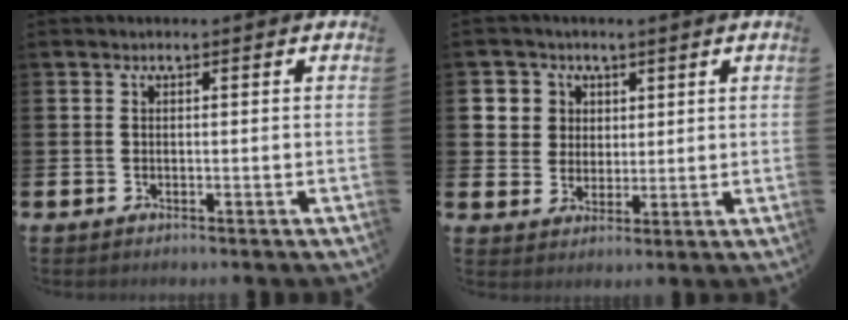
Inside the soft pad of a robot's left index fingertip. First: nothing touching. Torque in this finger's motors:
{"motor_torque": [0.72, -0.42, 0.11, 0.00]}